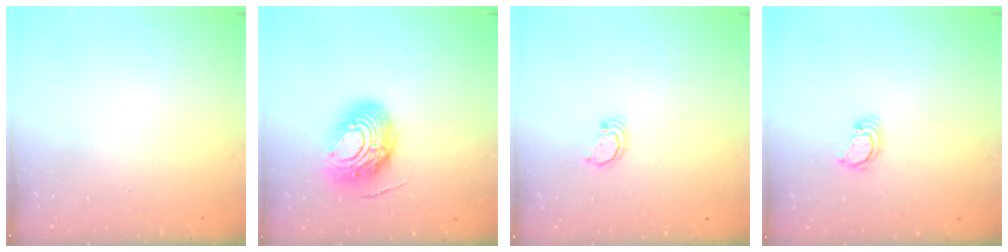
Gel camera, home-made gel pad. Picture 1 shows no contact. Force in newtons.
{"total": 12.5, "press": 12.4, "slide": 0.9}
{"total": 2.4, "press": 2.4, "slide": 0.2}
{"total": 2.2, "press": 2.2, "slide": 0.2}